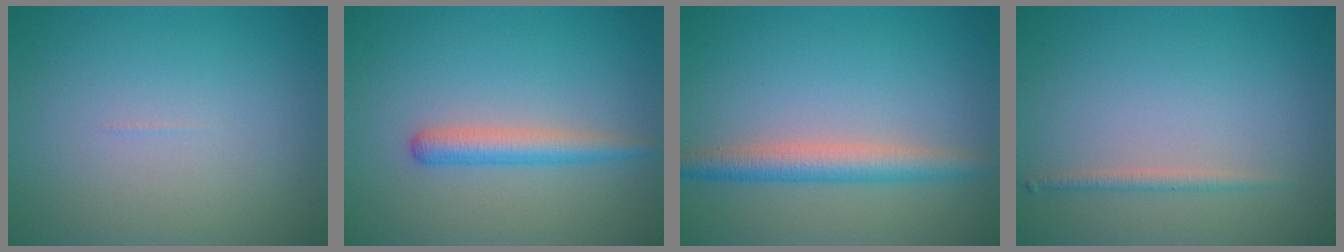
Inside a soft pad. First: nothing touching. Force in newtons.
{"total": 2.5, "press": 2.5, "slide": 0.1}
{"total": 3.3, "press": 3.3, "slide": 0.0}
{"total": 1.1, "press": 1.1, "slide": 0.0}